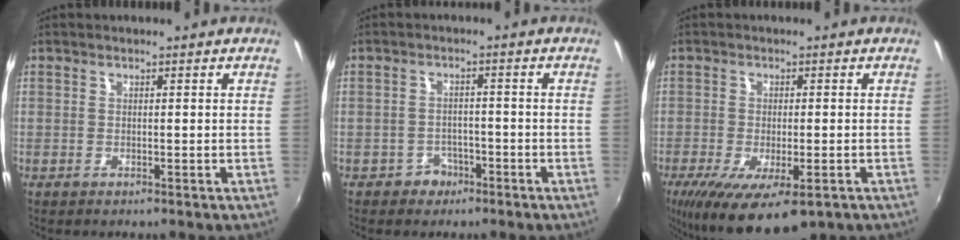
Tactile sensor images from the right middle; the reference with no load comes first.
{"total": 3.4, "force": [-2.2, 2.6, 0.2], "torque": [-0.008, 0.009, -0.032]}
{"total": 13.5, "force": [-7.6, 4.8, 10.0], "torque": [-0.194, -0.054, -0.115]}